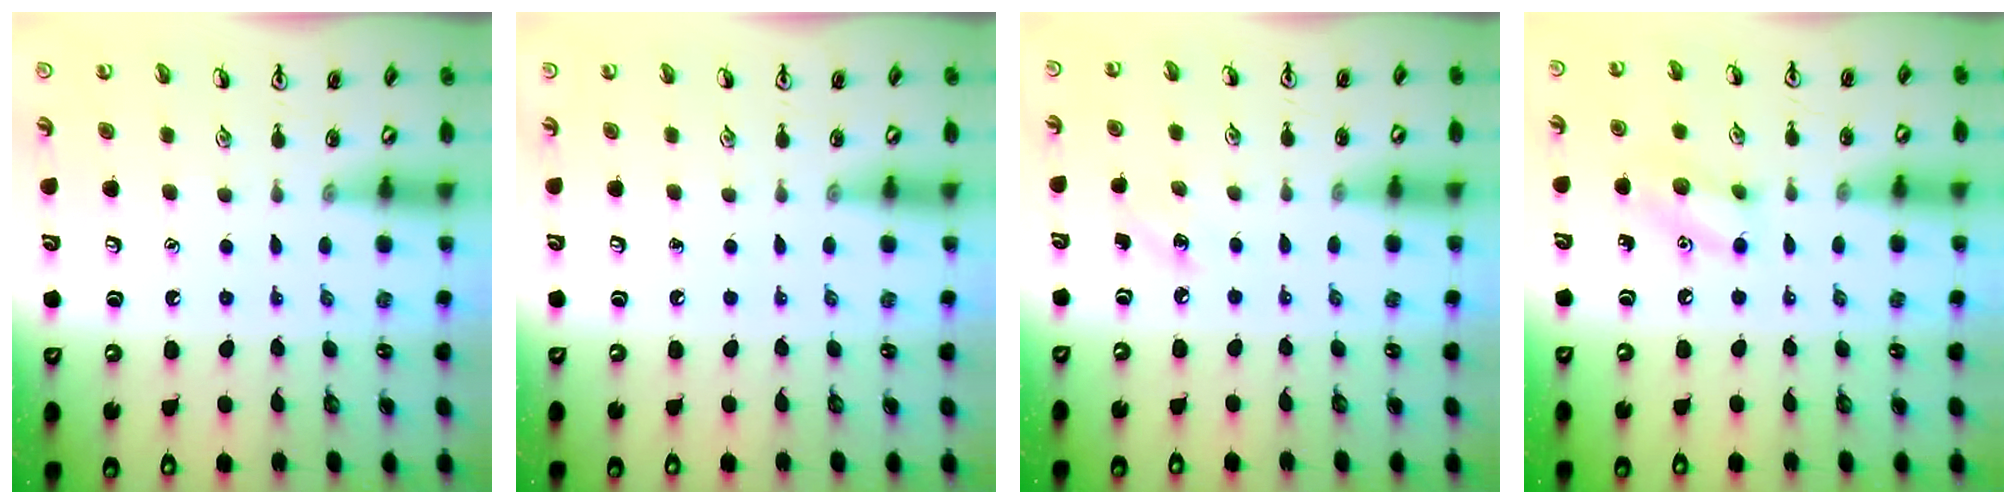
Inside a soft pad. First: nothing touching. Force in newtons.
{"total": 0.0}
{"total": 4.7, "press": 4.4, "slide": 1.6}
{"total": 8.5, "press": 8.4, "slide": 1.0}